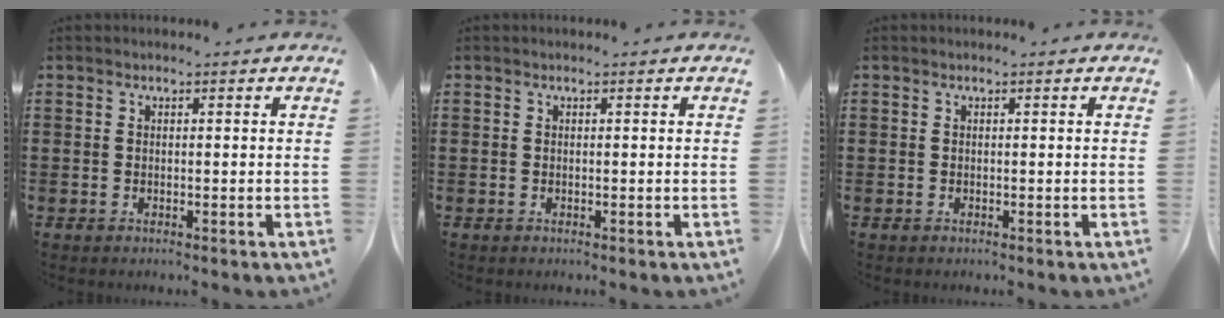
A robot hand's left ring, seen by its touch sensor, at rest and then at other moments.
{"total": 0.0}
{"total": 0.0}